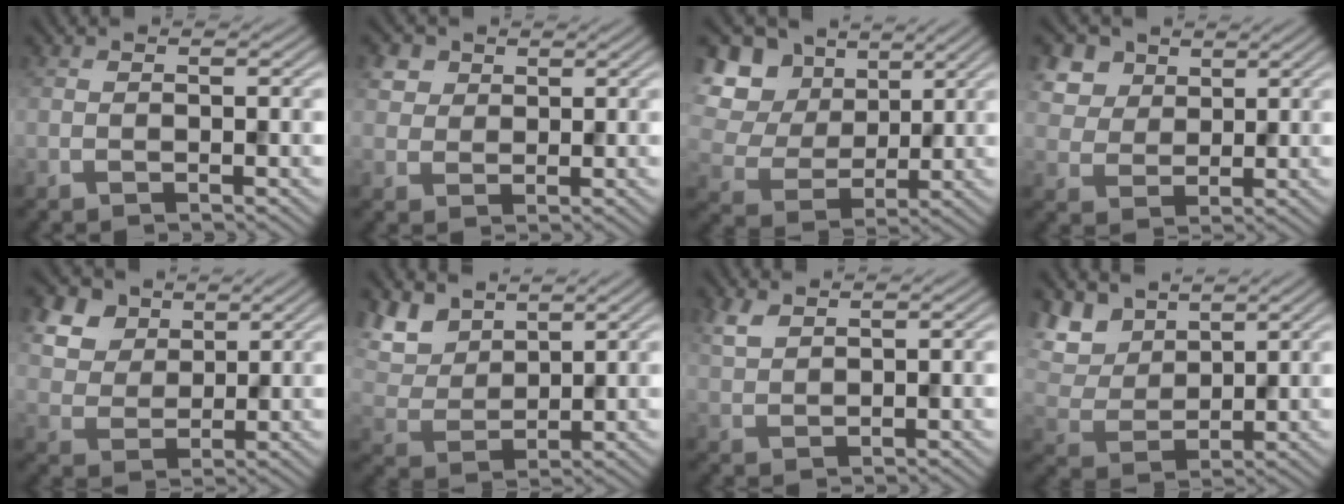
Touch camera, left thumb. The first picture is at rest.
{"total": 3.6, "force": [1.8, 2.8, 1.3], "torque": [-0.044, -0.001, 0.041]}
{"total": 12.6, "force": [5.2, 9.5, 6.4], "torque": [-0.187, 0.040, 0.096]}
{"total": 6.6, "force": [3.4, 4.8, 2.8], "torque": [-0.100, -0.002, 0.067]}
{"total": 8.7, "force": [4.8, 5.9, 4.1], "torque": [-0.152, -0.001, 0.105]}
{"total": 6.9, "force": [4.9, 3.6, 3.4], "torque": [-0.097, -0.001, 0.095]}
{"total": 2.7, "force": [1.9, 1.2, 1.6], "torque": [-0.045, 0.002, 0.045]}
{"total": 6.8, "force": [4.7, 3.7, 3.3], "torque": [-0.094, 0.001, 0.084]}